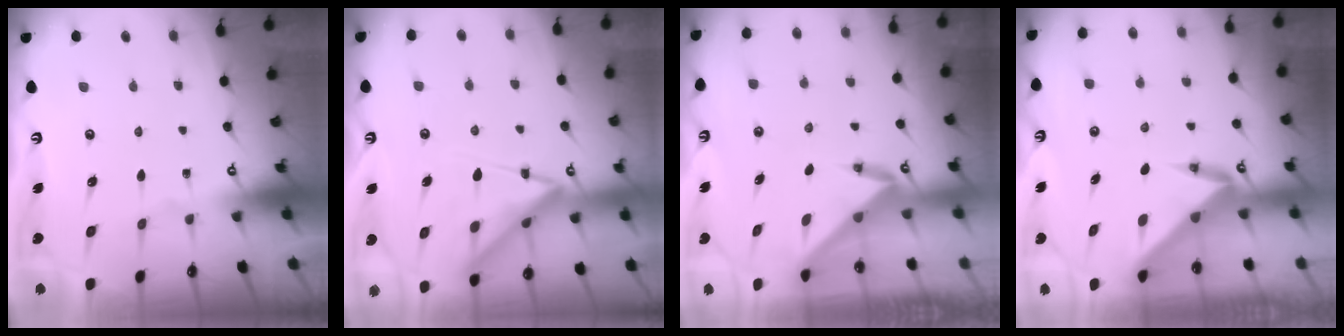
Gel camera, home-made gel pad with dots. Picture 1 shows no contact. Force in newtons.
{"total": 12.6, "press": 12.6, "slide": 1.0}
{"total": 3.4, "press": 3.4, "slide": 0.3}
{"total": 3.8, "press": 3.8, "slide": 0.2}